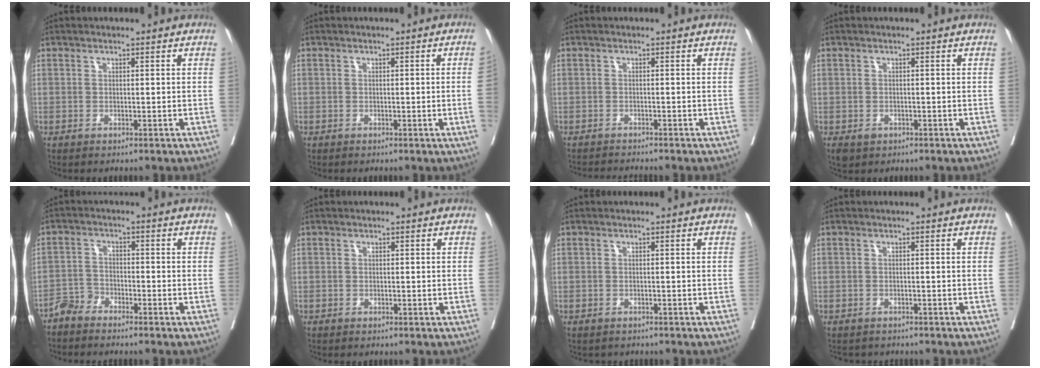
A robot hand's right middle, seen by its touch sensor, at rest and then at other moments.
{"total": 1.9, "force": [-0.2, -0.7, 1.8], "torque": [-0.023, -0.003, -0.001]}
{"total": 3.1, "force": [-3.1, -0.5, 0.5], "torque": [0.001, -0.013, -0.049]}
{"total": 2.8, "force": [-1.6, 2.0, 1.1], "torque": [-0.018, -0.004, -0.020]}
{"total": 2.7, "force": [-2.7, 0.5, 0.0], "torque": [0.003, -0.005, -0.056]}
{"total": 0.0}
{"total": 1.3, "force": [-1.1, 0.6, 0.1], "torque": [-0.010, -0.002, -0.016]}
{"total": 3.0, "force": [-2.7, 1.2, 0.3], "torque": [-0.004, -0.002, -0.038]}